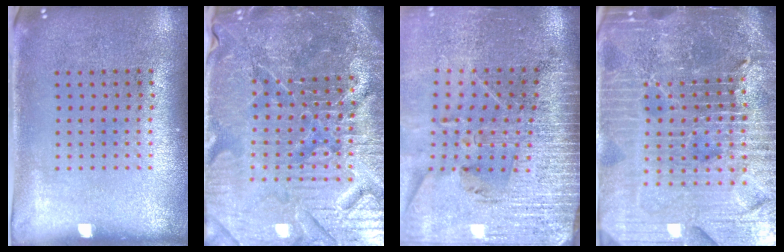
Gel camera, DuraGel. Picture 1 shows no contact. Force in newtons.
{"total": 6.4, "press": 5.9, "slide": 2.6}
{"total": 4.0, "press": 3.4, "slide": 2.0}
{"total": 6.9, "press": 6.0, "slide": 3.4}